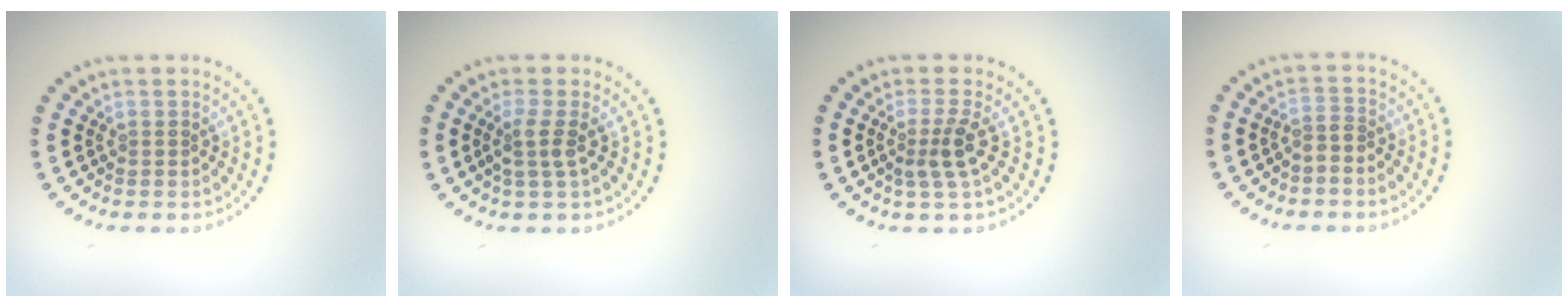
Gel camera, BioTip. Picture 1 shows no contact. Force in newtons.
{"total": 1.9, "press": 1.4, "slide": 1.2}
{"total": 2.3, "press": 1.7, "slide": 1.5}
{"total": 1.2, "press": 0.7, "slide": 0.9}